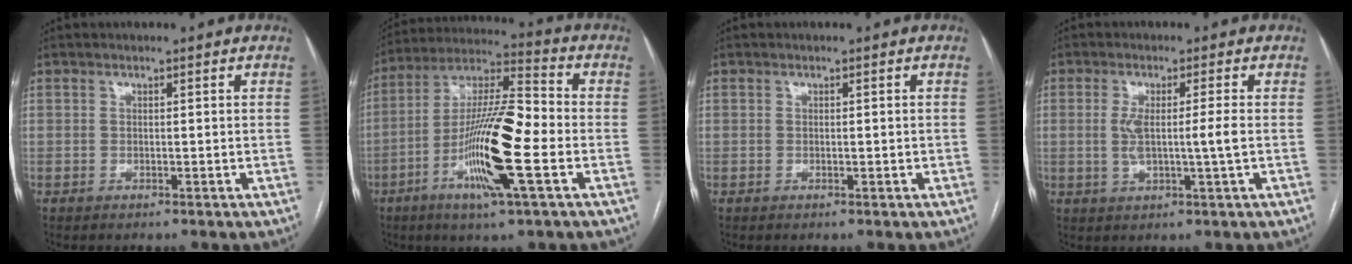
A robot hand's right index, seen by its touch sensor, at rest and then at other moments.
{"total": 16.4, "force": [-4.7, 1.2, 15.6], "torque": [-0.299, -0.003, -0.089]}
{"total": 0.7, "force": [-0.1, 0.1, 0.7], "torque": [-0.011, -0.001, 0.000]}
{"total": 5.0, "force": [-0.2, -0.3, 5.0], "torque": [-0.094, -0.003, 0.001]}